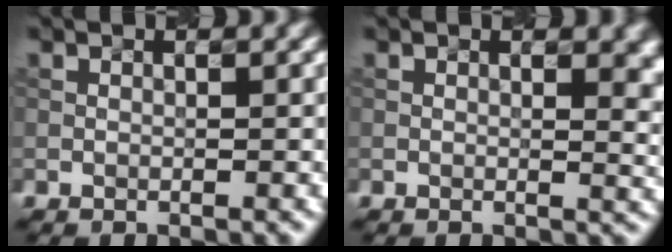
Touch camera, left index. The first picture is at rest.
{"total": 4.5, "force": [1.5, 2.2, 3.6], "torque": [-0.014, 0.004, 0.021]}